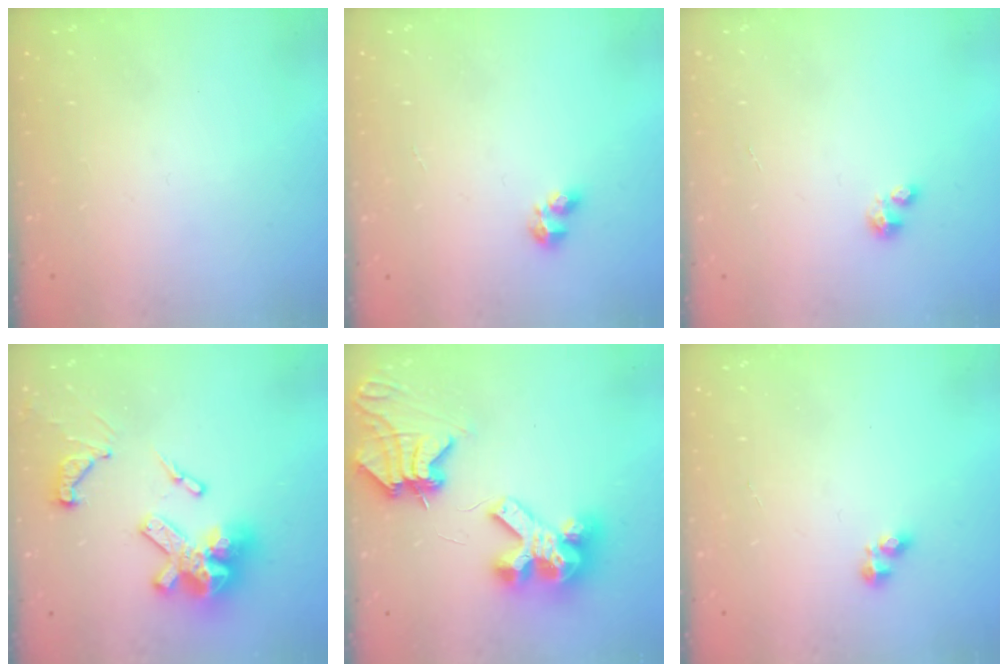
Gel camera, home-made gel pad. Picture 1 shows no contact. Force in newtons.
{"total": 2.1, "press": 2.0, "slide": 0.8}
{"total": 0.9, "press": 0.9, "slide": 0.3}
{"total": 18.8, "press": 18.8, "slide": 1.6}
{"total": 12.5, "press": 12.4, "slide": 1.5}
{"total": 2.1, "press": 2.1, "slide": 0.3}